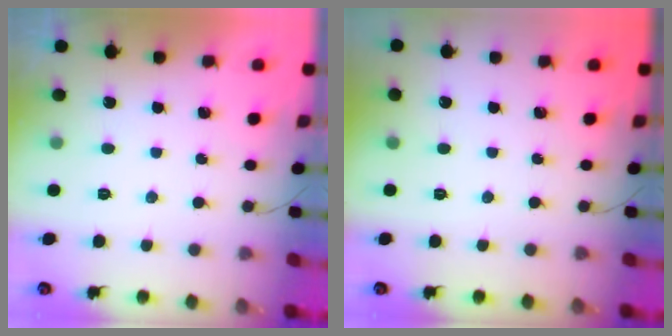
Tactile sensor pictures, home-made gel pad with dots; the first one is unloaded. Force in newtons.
{"total": 0.0}